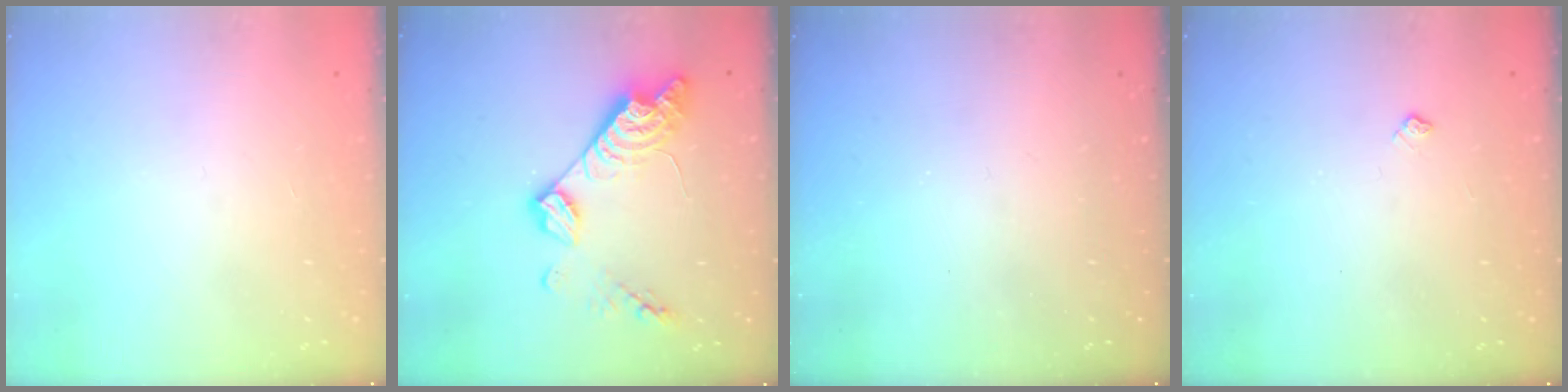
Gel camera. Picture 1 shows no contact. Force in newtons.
{"total": 14.5, "press": 14.5, "slide": 1.0}
{"total": 0.0}
{"total": 3.1, "press": 3.1, "slide": 0.4}